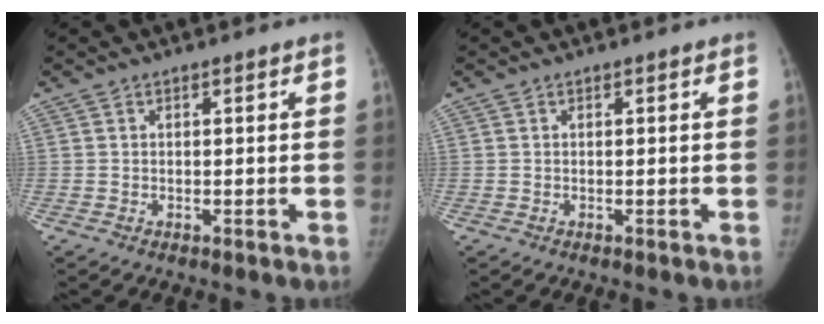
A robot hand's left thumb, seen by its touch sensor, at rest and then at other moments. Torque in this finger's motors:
{"motor_torque": [0.03, 0.03, 0.22, 0.03, 0.02]}